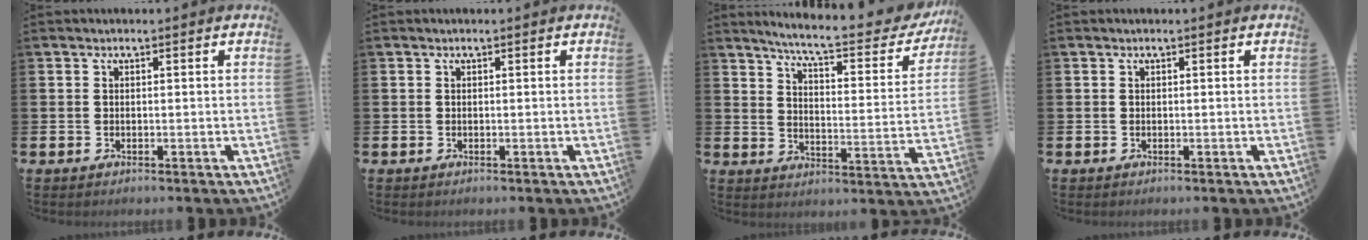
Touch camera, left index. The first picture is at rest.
{"total": 0.0}
{"total": 7.1, "force": [6.4, 0.5, 3.1], "torque": [-0.081, -0.048, 0.102]}
{"total": 0.0}